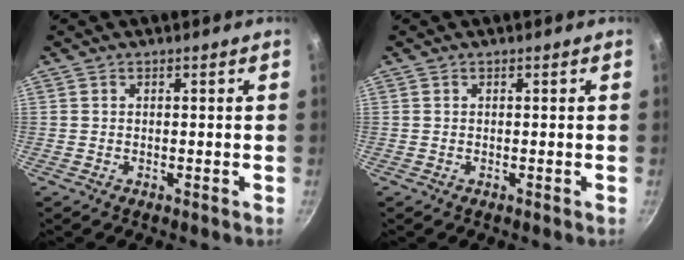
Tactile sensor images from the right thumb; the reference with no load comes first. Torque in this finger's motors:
{"motor_torque": [0.00, 0.00, 0.01, 0.00, 0.00]}